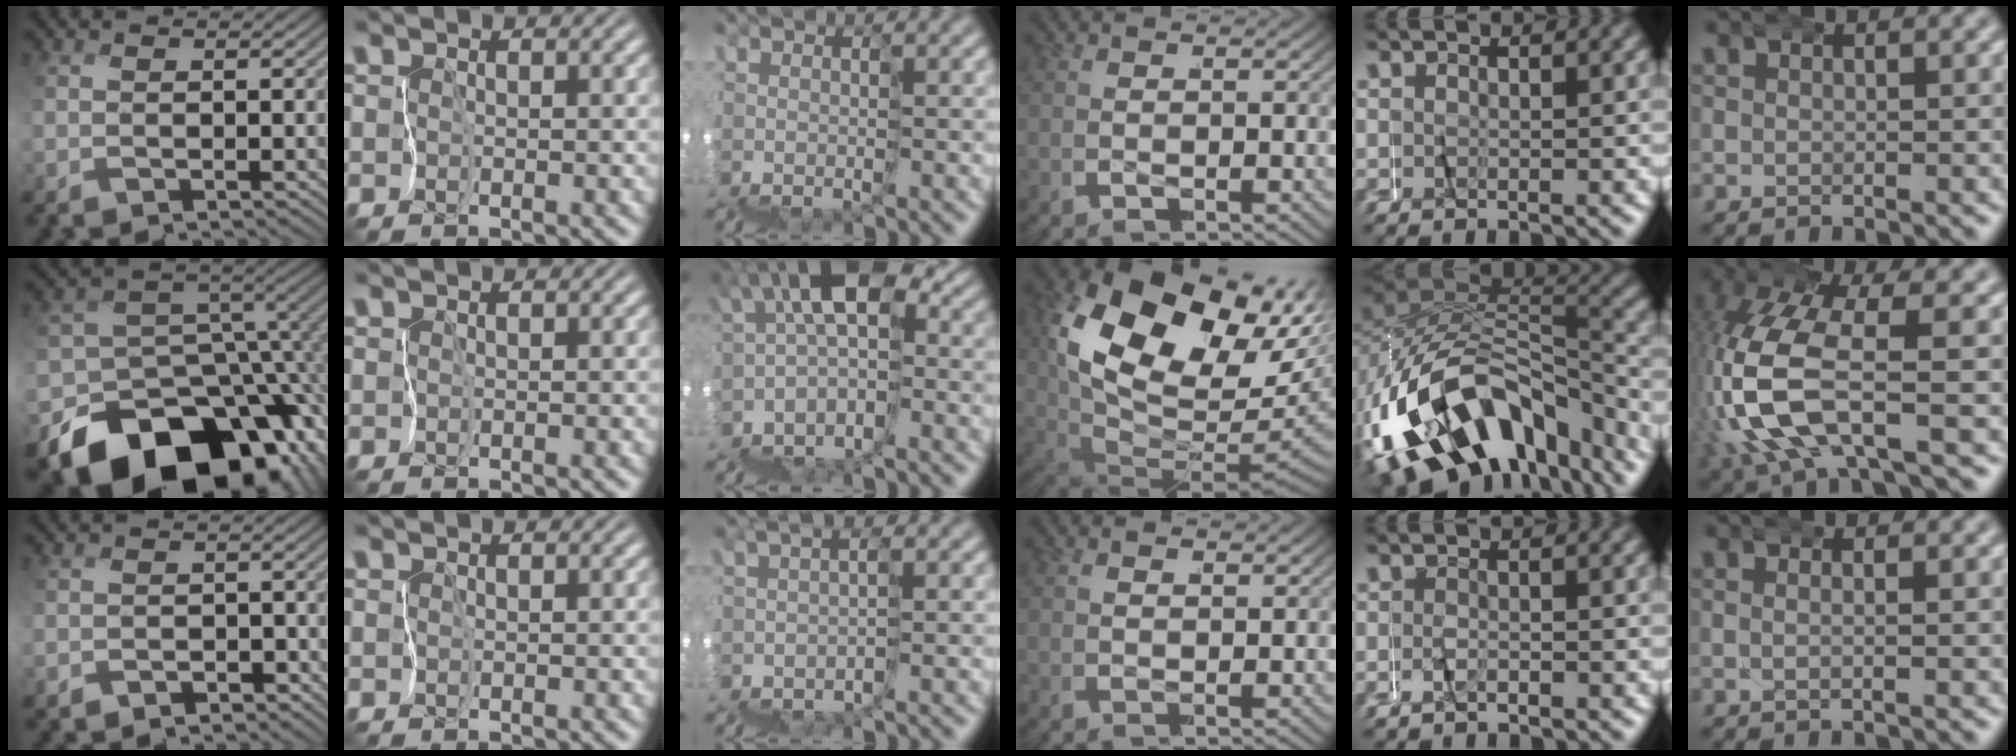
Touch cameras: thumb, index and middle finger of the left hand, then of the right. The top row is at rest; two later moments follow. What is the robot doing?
{"motion": "wrap", "object": "masking tape"}